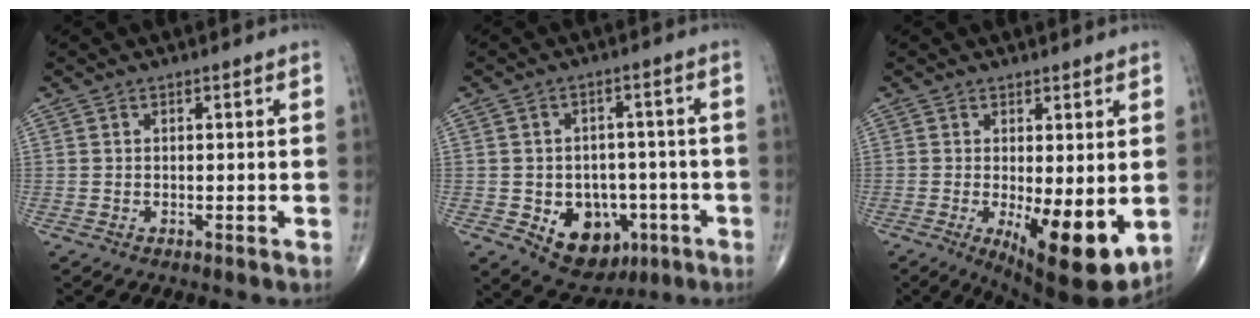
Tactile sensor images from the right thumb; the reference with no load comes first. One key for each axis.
{"total": 12.0, "fx": -4.1, "fy": 8.9, "fz": 6.9, "tx": -0.061, "ty": 0.023, "tz": -0.045}
{"total": 11.7, "fx": -2.2, "fy": 3.7, "fz": 10.9, "tx": -0.154, "ty": -0.029, "tz": -0.022}